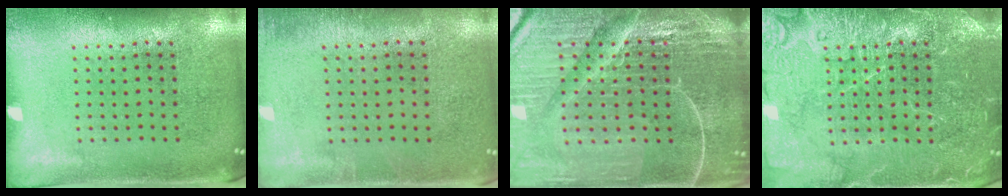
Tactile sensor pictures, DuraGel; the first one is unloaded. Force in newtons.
{"total": 0.8, "press": 0.8, "slide": 0.1}
{"total": 7.0, "press": 6.1, "slide": 3.4}
{"total": 4.7, "press": 4.7, "slide": 0.7}